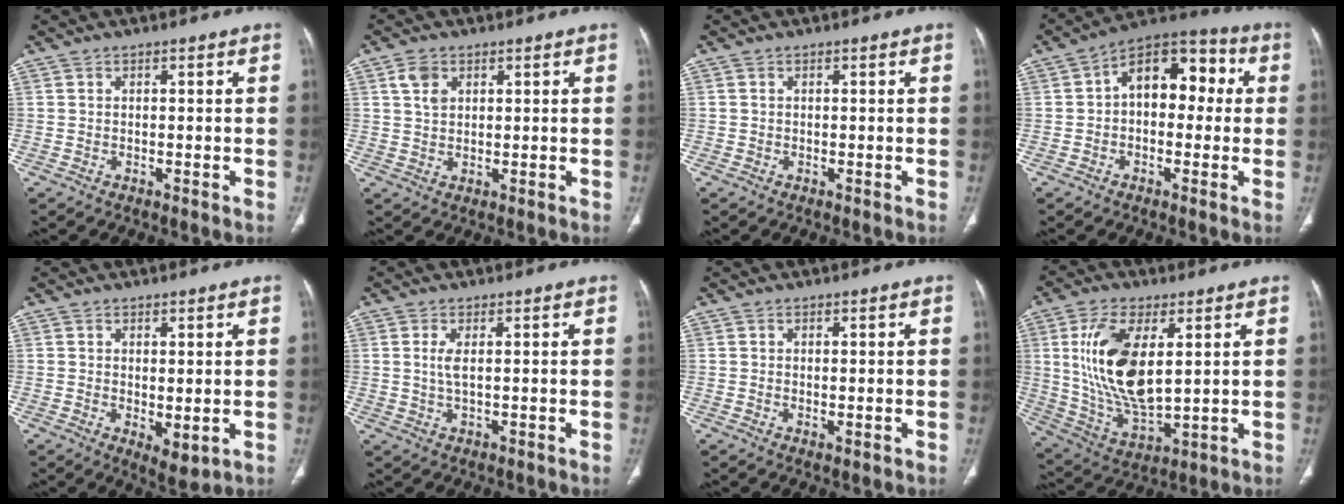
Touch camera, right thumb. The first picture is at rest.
{"total": 3.6, "force": [1.6, 2.5, 2.1], "torque": [-0.033, -0.002, 0.034]}
{"total": 0.0}
{"total": 13.1, "force": [1.4, 8.3, 10.0], "torque": [-0.103, 0.041, 0.004]}
{"total": 4.1, "force": [-0.3, 1.9, 3.6], "torque": [-0.052, -0.016, 0.007]}
{"total": 2.5, "force": [0.5, 0.7, 2.3], "torque": [-0.059, -0.002, 0.015]}
{"total": 1.0, "force": [-0.1, 0.4, 0.9], "torque": [-0.022, -0.006, 0.002]}
{"total": 17.0, "force": [3.9, 8.0, 14.5], "torque": [-0.280, -0.023, 0.086]}